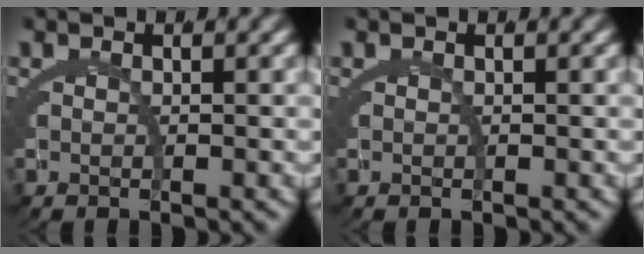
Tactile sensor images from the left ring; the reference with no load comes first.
{"total": 0.0}